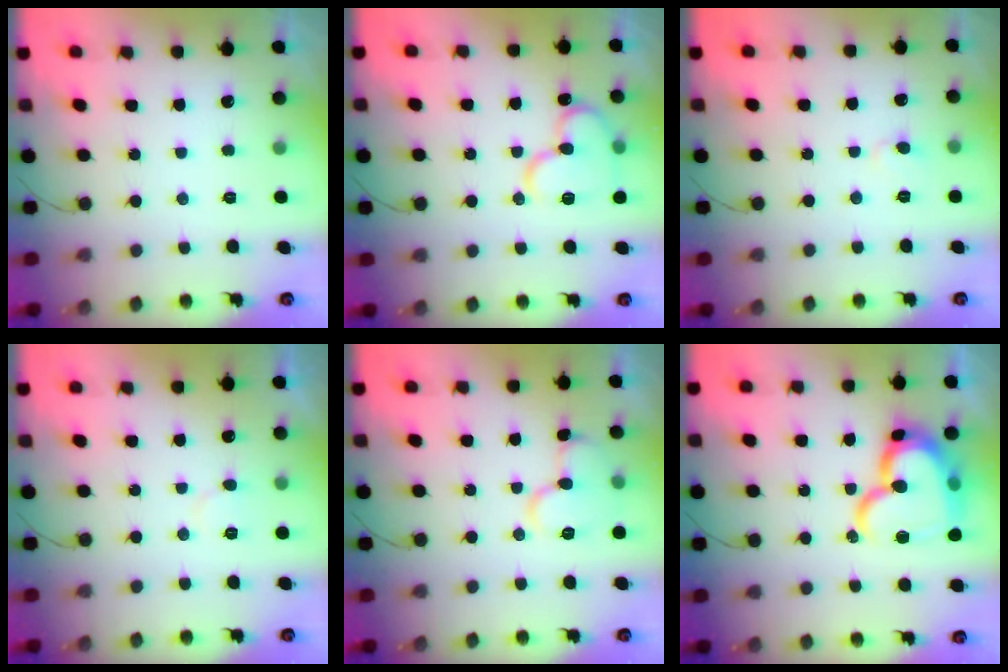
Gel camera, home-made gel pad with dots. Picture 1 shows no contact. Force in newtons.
{"total": 13.1, "press": 13.1, "slide": 1.2}
{"total": 3.7, "press": 3.7, "slide": 0.3}
{"total": 4.0, "press": 4.0, "slide": 0.4}
{"total": 10.7, "press": 10.7, "slide": 0.8}
{"total": 21.2, "press": 21.1, "slide": 1.5}